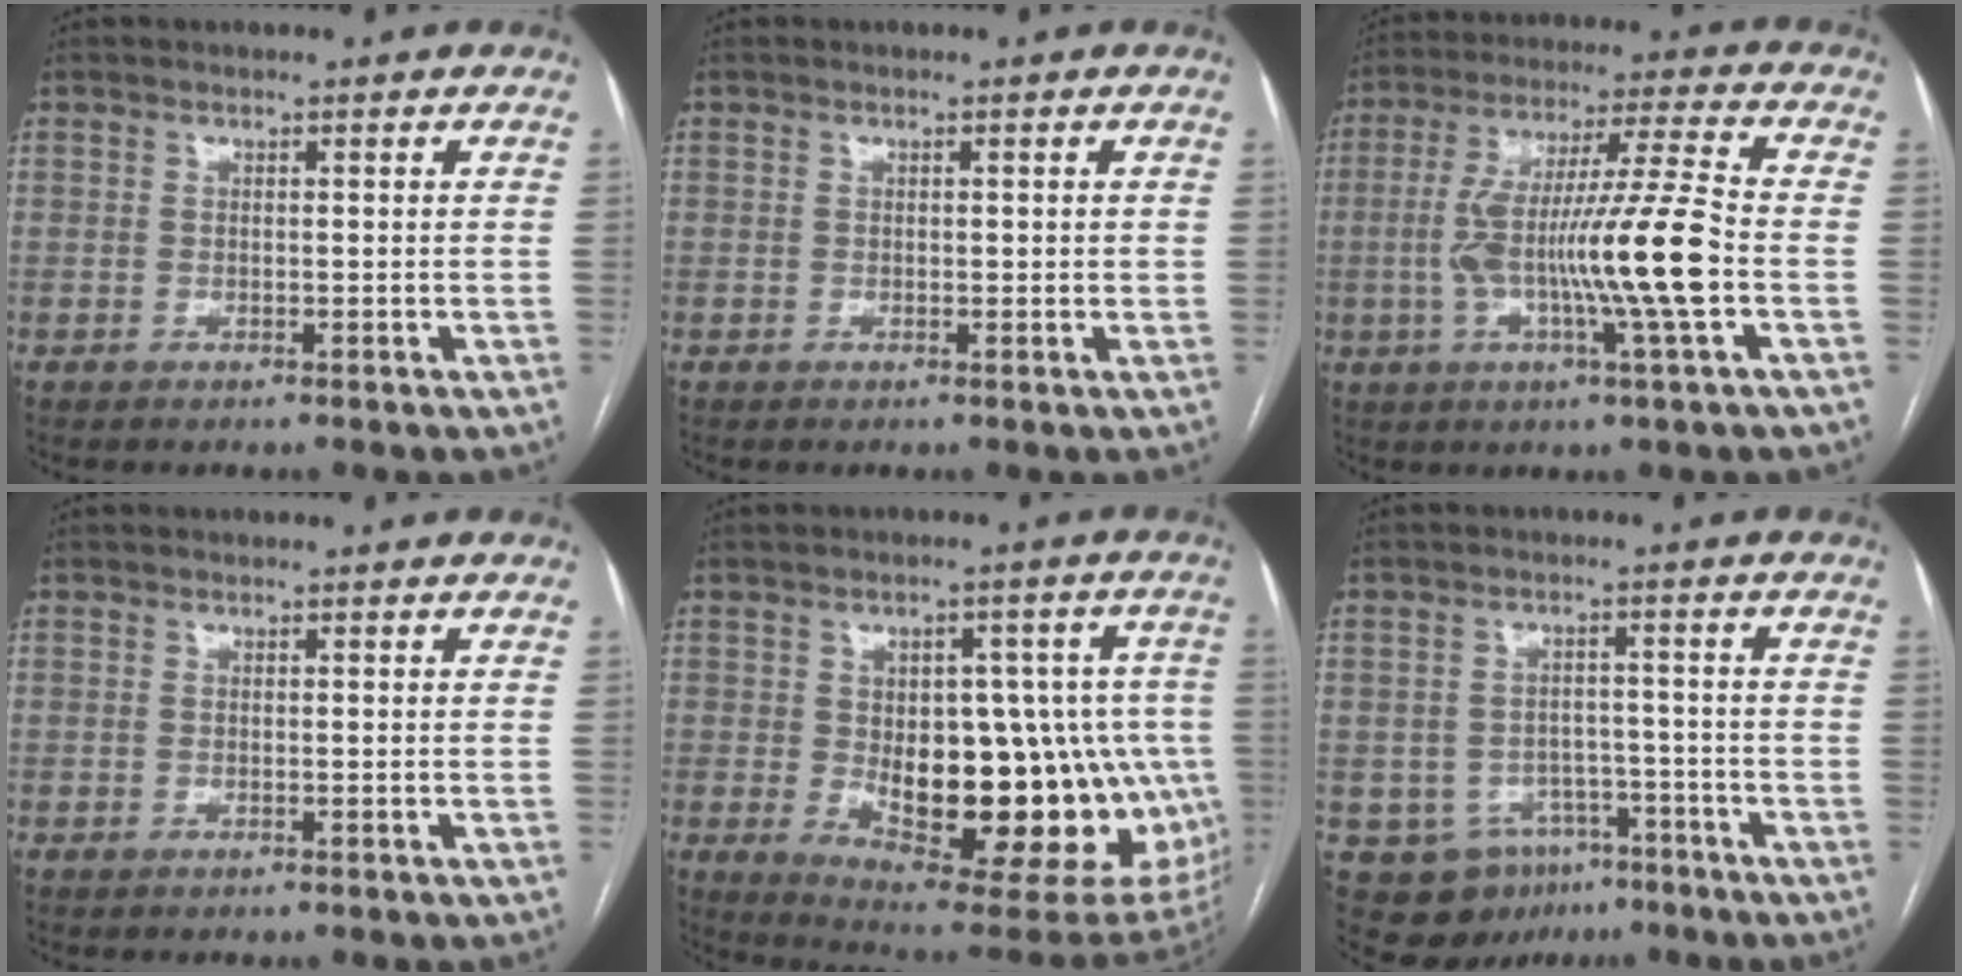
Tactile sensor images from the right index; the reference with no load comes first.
{"total": 0.9, "force": [0.1, 0.4, 0.7], "torque": [-0.007, 0.000, 0.003]}
{"total": 15.2, "force": [-2.8, -0.3, 14.9], "torque": [-0.274, 0.002, -0.054]}
{"total": 0.0}
{"total": 24.7, "force": [-3.1, 10.6, 22.0], "torque": [-0.240, 0.008, -0.015]}
{"total": 9.5, "force": [-5.0, 7.4, 3.3], "torque": [-0.055, 0.017, -0.065]}